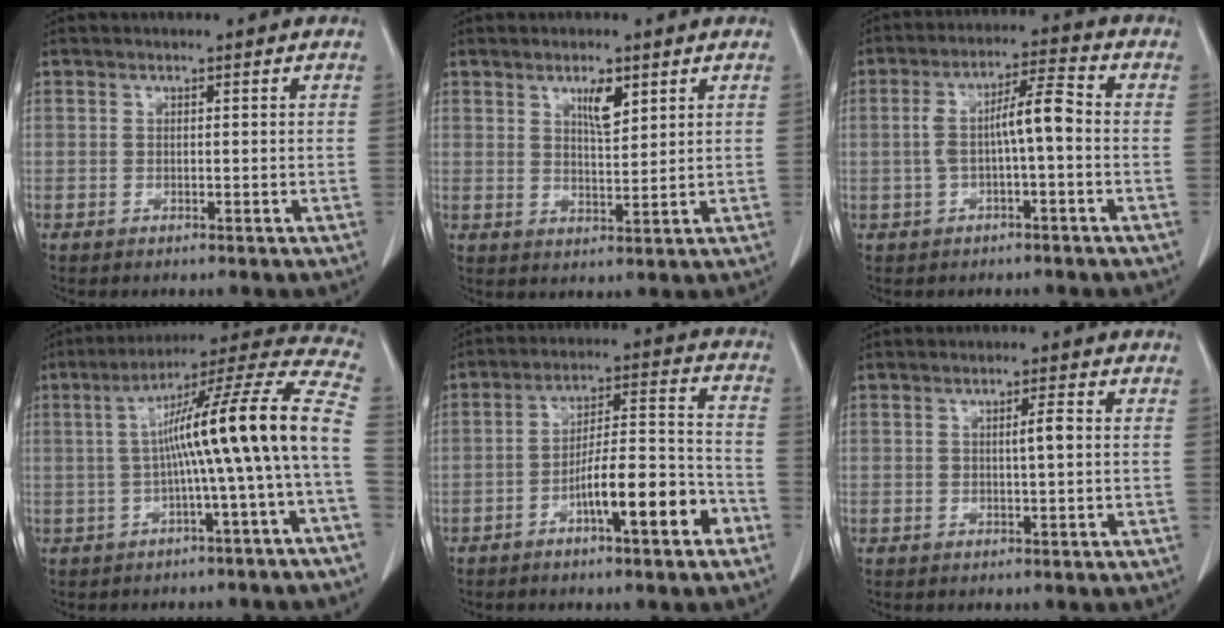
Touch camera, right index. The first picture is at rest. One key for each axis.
{"total": 4.3, "fx": 2.4, "fy": 1.2, "fz": 3.3, "tx": -0.059, "ty": -0.003, "tz": 0.043}
{"total": 7.1, "fx": -0.6, "fy": 1.1, "fz": 6.9, "tx": -0.132, "ty": 0.027, "tz": -0.010}
{"total": 15.8, "fx": -1.2, "fy": -1.4, "fz": 15.7, "tx": -0.228, "ty": 0.036, "tz": -0.025}
{"total": 11.6, "fx": -5.7, "fy": 1.6, "fz": 10.0, "tx": -0.159, "ty": 0.020, "tz": -0.091}
{"total": 2.5, "fx": 0.2, "fy": 0.2, "fz": 2.5, "tx": -0.042, "ty": 0.001, "tz": 0.004}